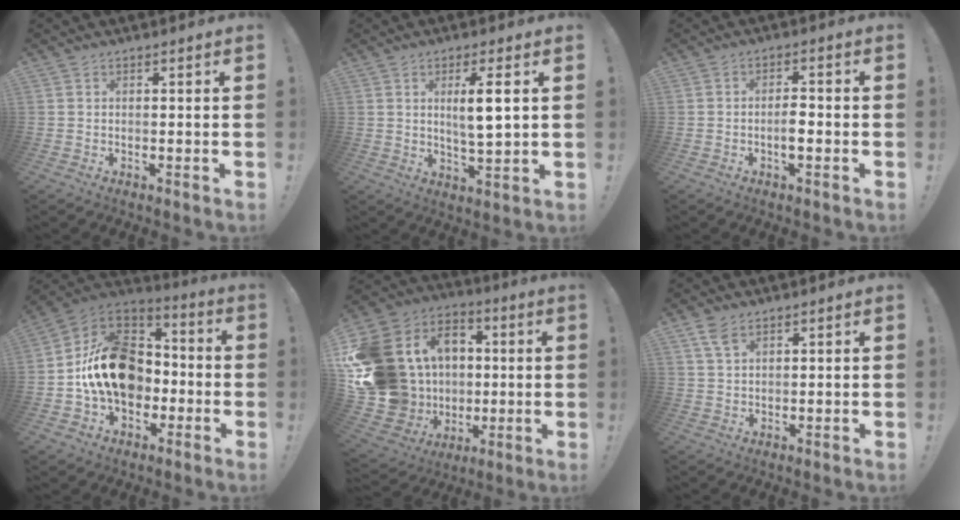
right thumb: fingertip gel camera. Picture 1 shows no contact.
{"total": 7.2, "force": [2.1, 1.0, 6.8], "torque": [-0.107, -0.009, 0.029]}
{"total": 4.2, "force": [-1.4, 1.4, 3.7], "torque": [-0.070, 0.002, -0.025]}
{"total": 20.6, "force": [-1.0, 15.5, 13.4], "torque": [-0.211, 0.027, -0.002]}
{"total": 23.3, "force": [1.9, 20.5, 10.8], "torque": [-0.207, -0.014, 0.104]}
{"total": 4.8, "force": [3.0, 2.2, 3.1], "torque": [-0.055, -0.011, 0.056]}